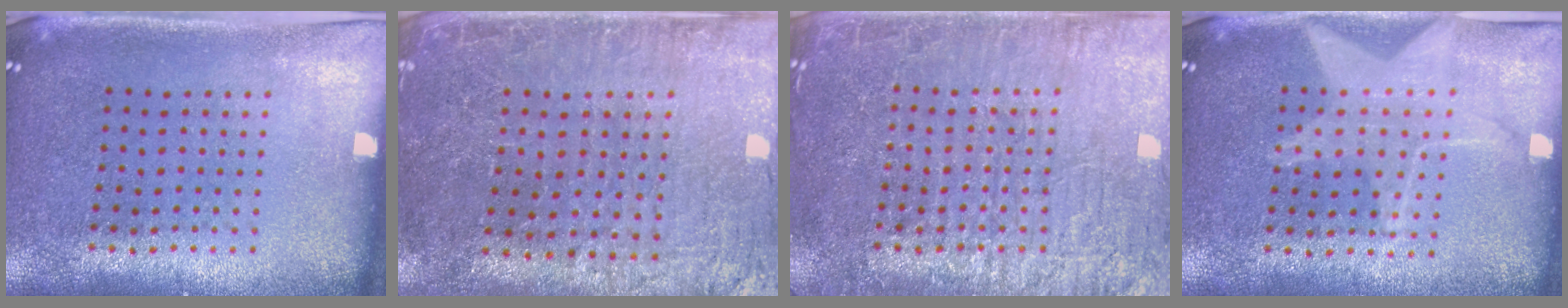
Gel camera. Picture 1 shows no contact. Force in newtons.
{"total": 2.0, "press": 2.0, "slide": 0.3}
{"total": 7.1, "press": 7.1, "slide": 1.0}
{"total": 1.3, "press": 1.3, "slide": 0.1}